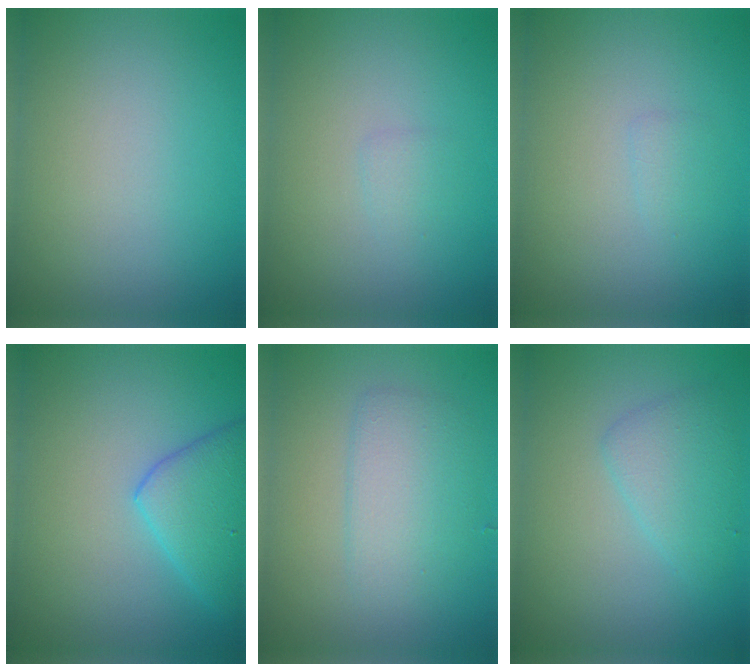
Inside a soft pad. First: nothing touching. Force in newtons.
{"total": 0.8, "press": 0.8, "slide": 0.0}
{"total": 0.7, "press": 0.7, "slide": 0.1}
{"total": 4.4, "press": 4.4, "slide": 0.3}
{"total": 2.3, "press": 2.3, "slide": 0.1}
{"total": 2.6, "press": 2.6, "slide": 0.1}